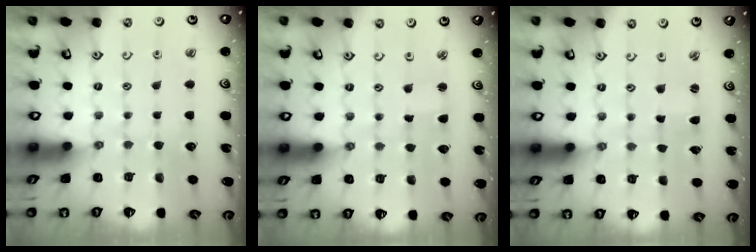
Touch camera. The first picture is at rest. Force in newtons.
{"total": 1.6, "press": 1.6, "slide": 0.3}
{"total": 1.7, "press": 1.7, "slide": 0.2}